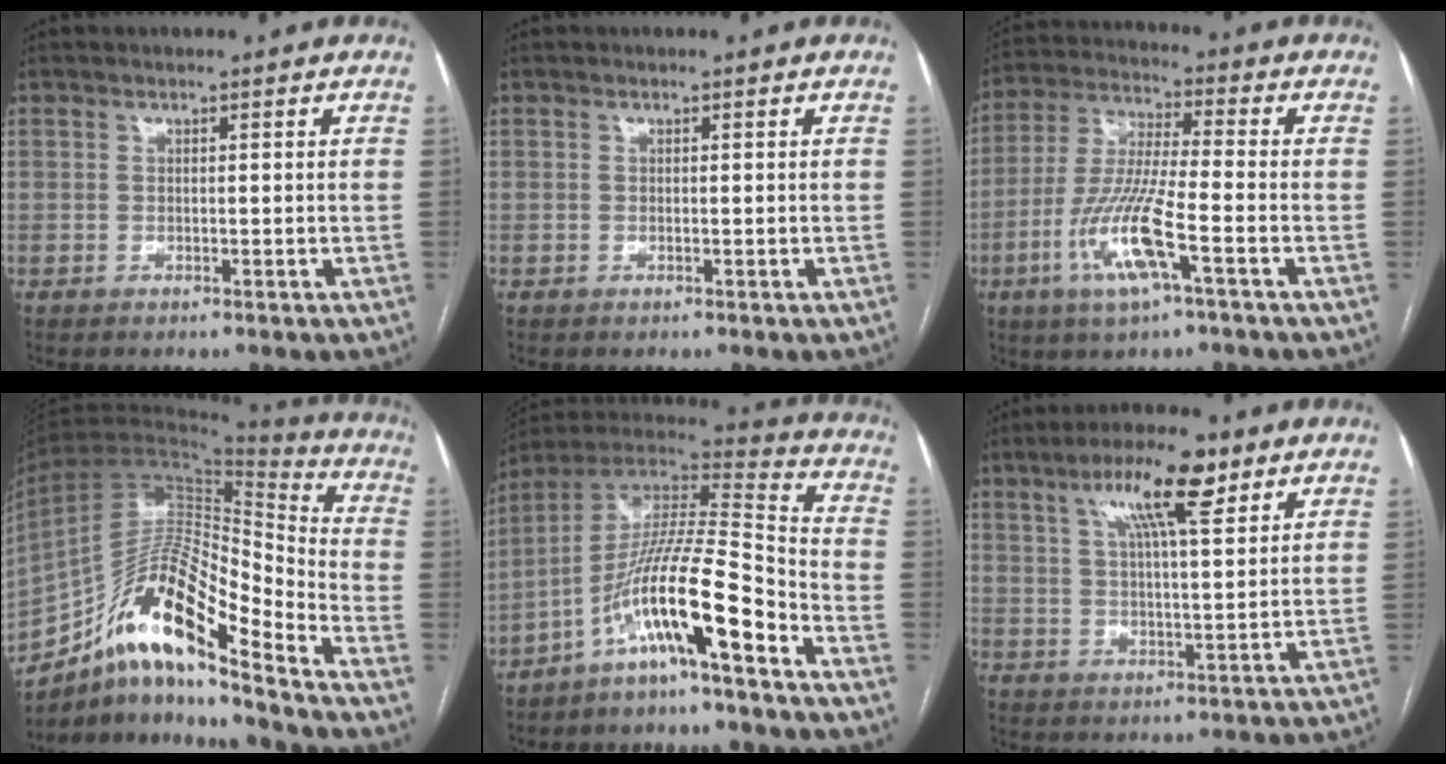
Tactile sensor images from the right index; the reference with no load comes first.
{"total": 0.0}
{"total": 12.1, "force": [-4.7, 1.0, 11.1], "torque": [-0.233, -0.010, -0.093]}
{"total": 19.1, "force": [-12.6, 3.0, 14.0], "torque": [-0.259, 0.014, -0.223]}
{"total": 15.4, "force": [-8.3, 0.5, 13.0], "torque": [-0.242, 0.010, -0.152]}
{"total": 10.5, "force": [5.8, 2.1, 8.5], "torque": [-0.151, 0.014, 0.095]}